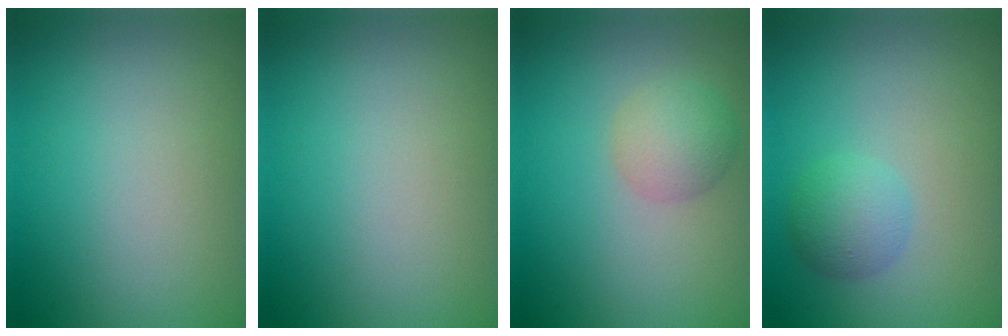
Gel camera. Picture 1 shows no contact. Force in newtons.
{"total": 0.0}
{"total": 2.5, "press": 2.5, "slide": 0.1}
{"total": 2.5, "press": 2.5, "slide": 0.2}